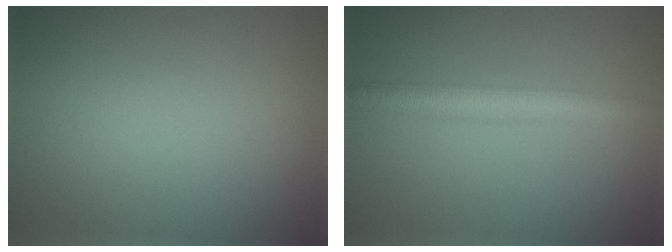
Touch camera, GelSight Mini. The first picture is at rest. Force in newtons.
{"total": 4.1, "press": 4.1, "slide": 0.1}